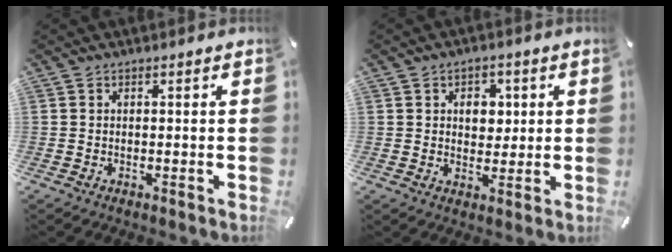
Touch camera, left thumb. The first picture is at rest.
{"total": 5.3, "force": [1.1, 4.3, 2.9], "torque": [-0.028, -0.006, 0.009]}